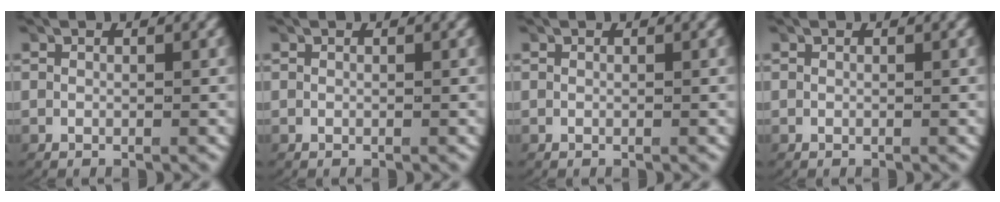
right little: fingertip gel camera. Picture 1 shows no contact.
{"total": 0.0}
{"total": 0.0}
{"total": 0.0}